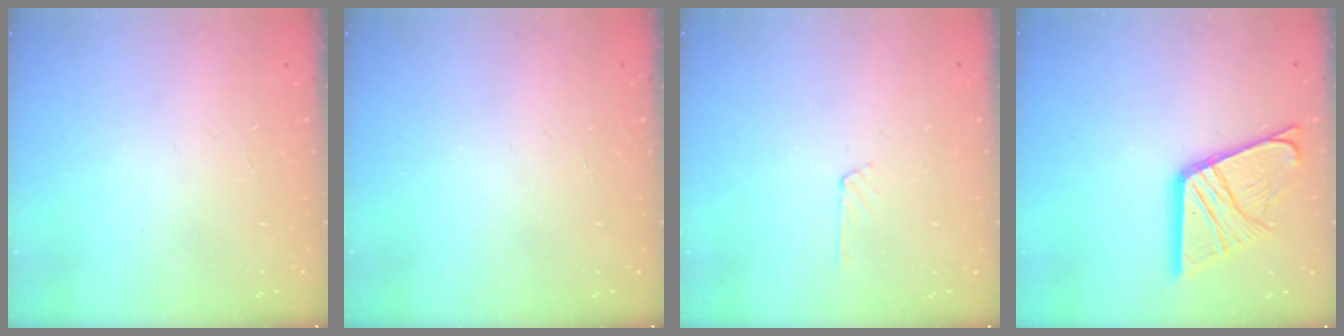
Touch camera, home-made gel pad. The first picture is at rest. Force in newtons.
{"total": 0.0}
{"total": 3.0, "press": 3.0, "slide": 0.3}
{"total": 17.4, "press": 17.3, "slide": 1.8}